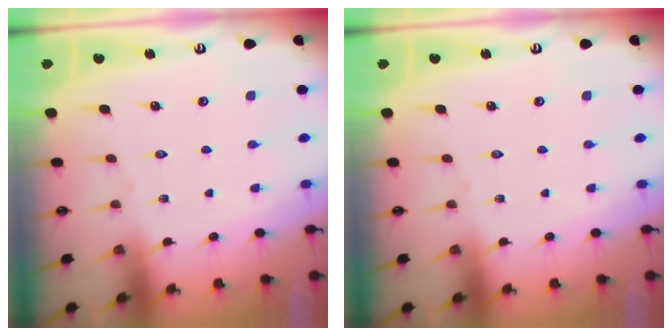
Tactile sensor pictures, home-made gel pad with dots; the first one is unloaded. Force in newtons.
{"total": 0.0}